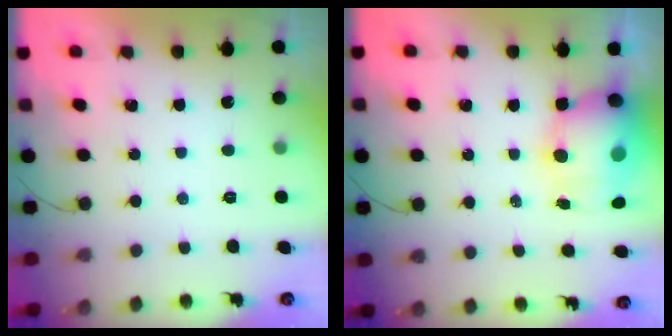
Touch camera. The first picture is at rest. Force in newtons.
{"total": 12.3, "press": 11.9, "slide": 3.0}